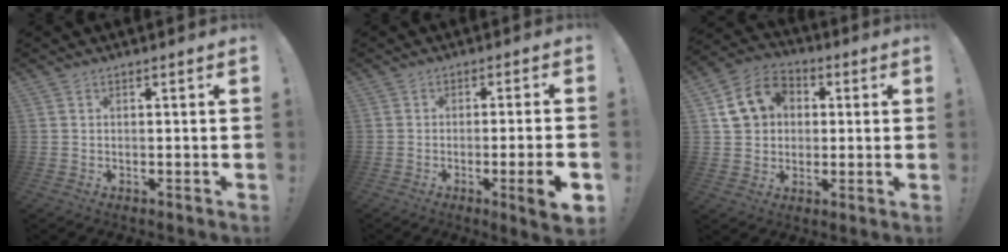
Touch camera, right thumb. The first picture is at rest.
{"total": 8.6, "force": [-2.7, -0.1, 8.1], "torque": [-0.119, -0.001, -0.043]}
{"total": 12.7, "force": [3.6, 10.7, 5.8], "torque": [-0.088, 0.005, 0.079]}